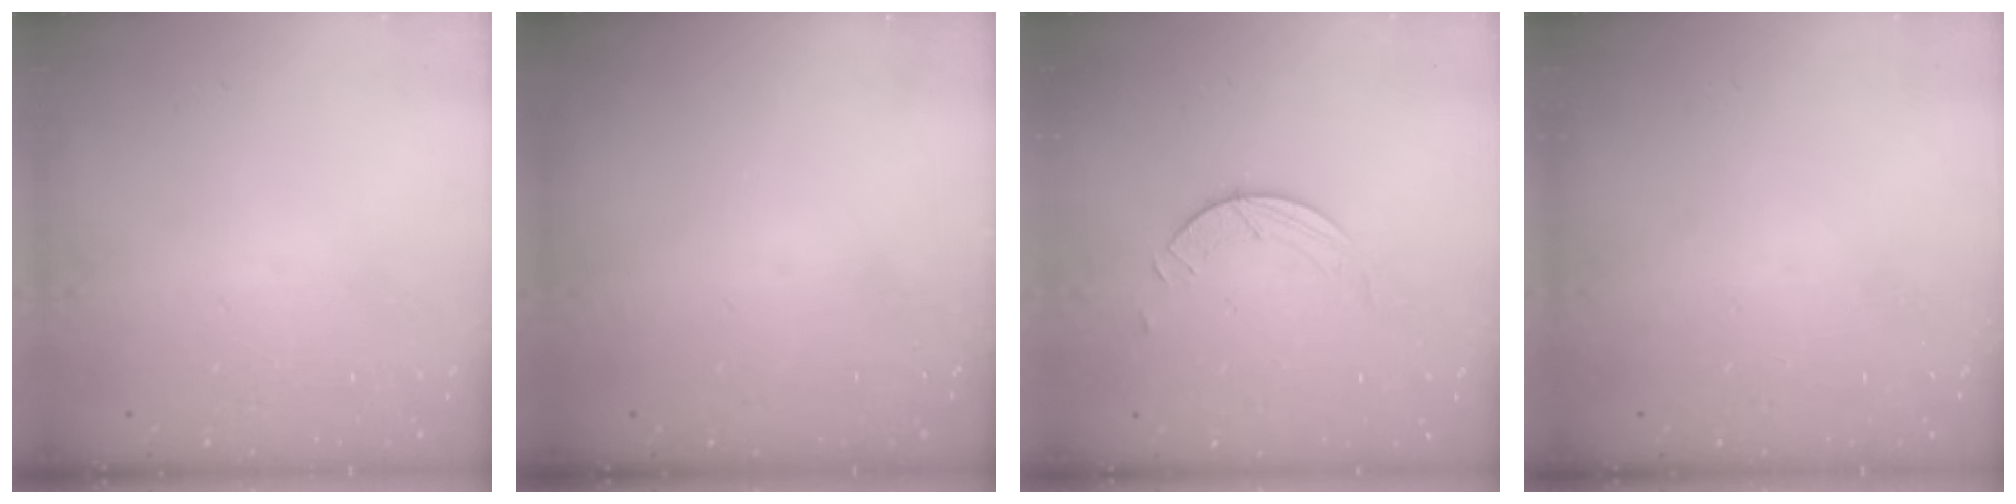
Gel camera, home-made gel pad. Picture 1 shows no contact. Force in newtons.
{"total": 0.0}
{"total": 2.5, "press": 2.4, "slide": 0.2}
{"total": 0.0}